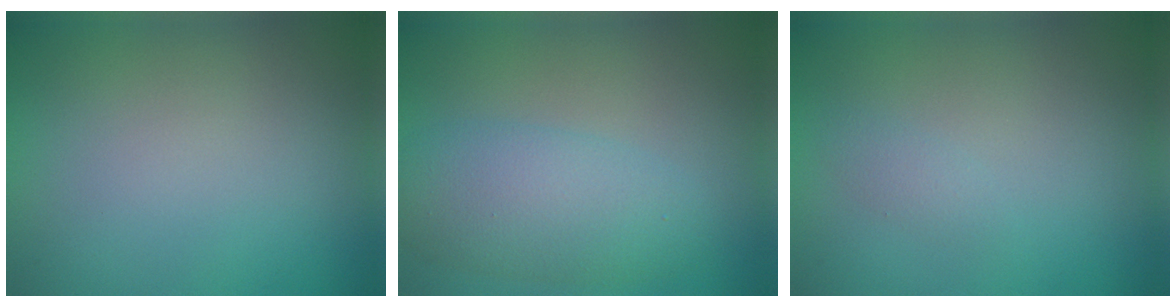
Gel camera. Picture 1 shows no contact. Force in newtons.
{"total": 5.1, "press": 5.1, "slide": 0.1}
{"total": 0.8, "press": 0.8, "slide": 0.0}